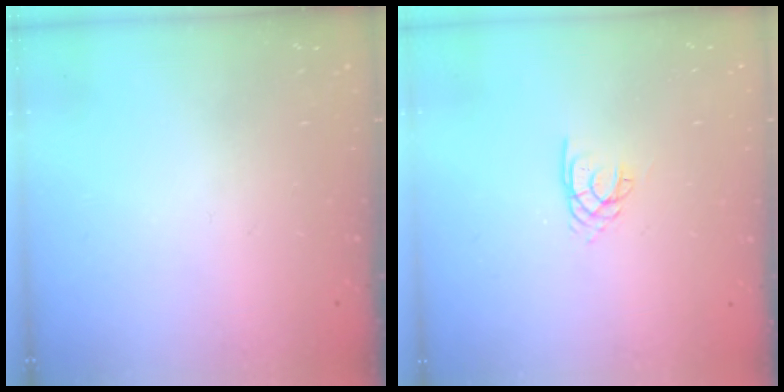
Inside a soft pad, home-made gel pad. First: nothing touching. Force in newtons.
{"total": 1.9, "press": 1.8, "slide": 0.3}